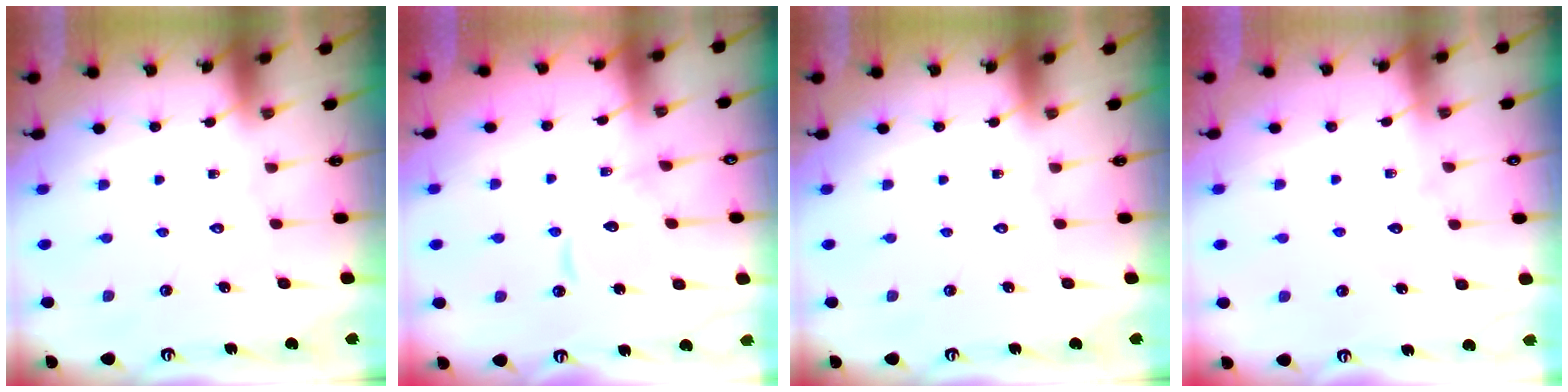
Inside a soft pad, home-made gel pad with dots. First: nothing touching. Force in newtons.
{"total": 8.9, "press": 8.8, "slide": 0.7}
{"total": 0.0}
{"total": 3.0, "press": 3.0, "slide": 0.3}